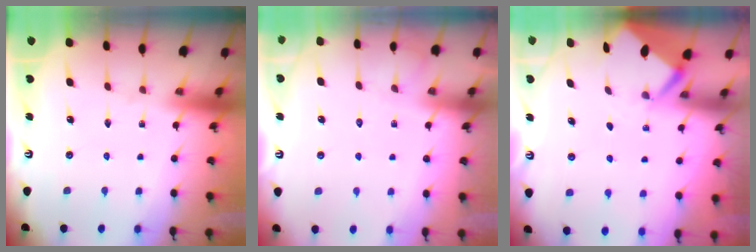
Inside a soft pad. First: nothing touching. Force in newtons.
{"total": 3.9, "press": 3.9, "slide": 0.5}
{"total": 2.6, "press": 2.6, "slide": 0.0}